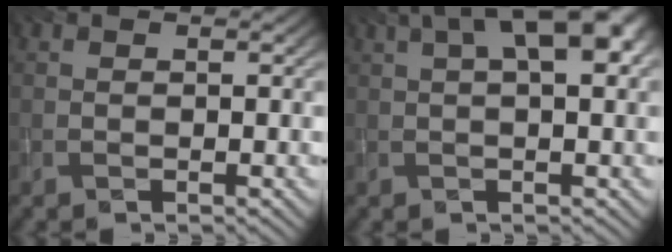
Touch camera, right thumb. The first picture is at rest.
{"total": 10.1, "force": [3.7, 3.6, 8.7], "torque": [-0.129, 0.029, 0.044]}